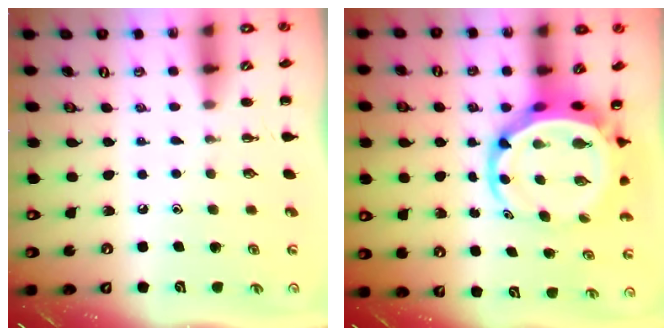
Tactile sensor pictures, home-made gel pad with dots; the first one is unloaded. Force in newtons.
{"total": 8.5, "press": 8.0, "slide": 2.9}